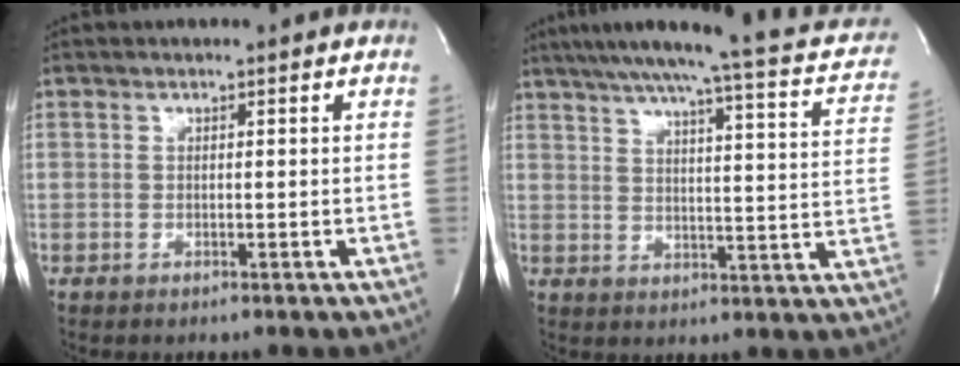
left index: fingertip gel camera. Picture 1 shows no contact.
{"total": 21.2, "force": [17.4, 2.6, 11.8], "torque": [-0.170, -0.002, 0.205]}